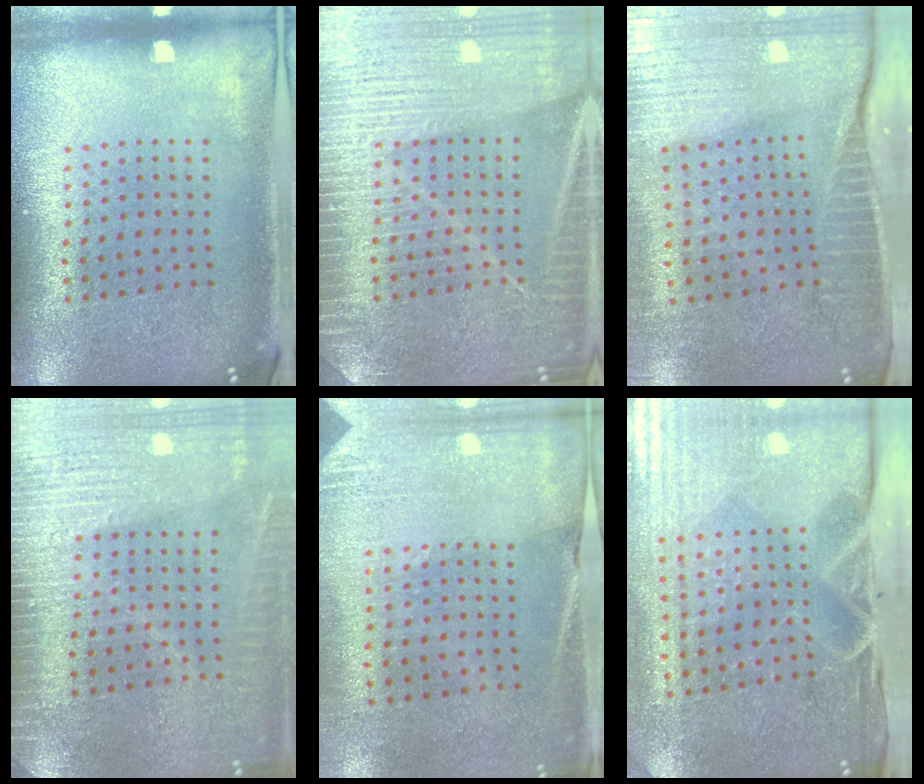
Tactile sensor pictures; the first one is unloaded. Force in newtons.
{"total": 6.8, "press": 6.7, "slide": 1.0}
{"total": 4.1, "press": 3.6, "slide": 1.9}
{"total": 3.6, "press": 3.2, "slide": 1.6}
{"total": 2.6, "press": 2.3, "slide": 1.3}
{"total": 4.8, "press": 4.1, "slide": 2.6}